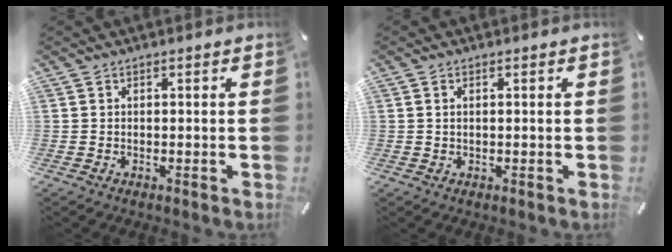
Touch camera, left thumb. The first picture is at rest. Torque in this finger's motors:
{"motor_torque": [-0.14, -0.07, 0.01, -0.03, 0.06]}